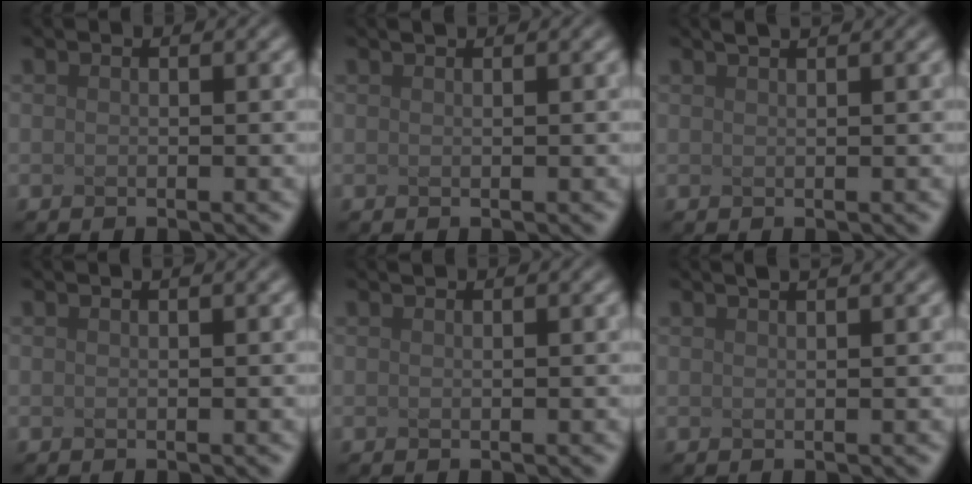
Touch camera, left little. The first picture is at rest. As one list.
[{"total": 1.0, "force": [0.8, 0.3, 0.5], "torque": [-0.002, 0.003, -0.002]}, {"total": 2.3, "force": [1.7, 0.7, 1.4], "torque": [0.000, 0.014, -0.003]}, {"total": 1.6, "force": [1.0, 0.6, 1.1], "torque": [-0.004, 0.010, -0.006]}, {"total": 0.7, "force": [0.7, 0.1, 0.2], "torque": [-0.002, 0.000, 0.003]}, {"total": 3.7, "force": [2.5, 1.4, 2.3], "torque": [-0.007, 0.031, 0.000]}]